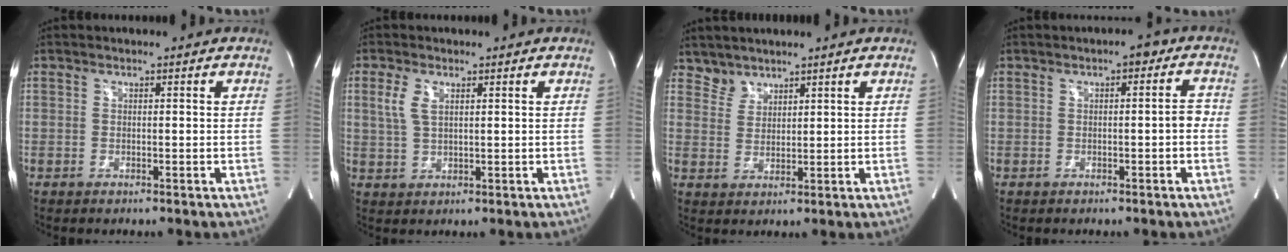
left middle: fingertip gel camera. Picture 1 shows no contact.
{"total": 3.4, "force": [1.3, 1.4, 2.8], "torque": [-0.068, 0.007, 0.035]}
{"total": 2.7, "force": [2.4, 1.1, -0.4], "torque": [0.012, 0.006, 0.049]}
{"total": 3.2, "force": [0.0, 1.0, 3.0], "torque": [-0.034, 0.012, -0.005]}